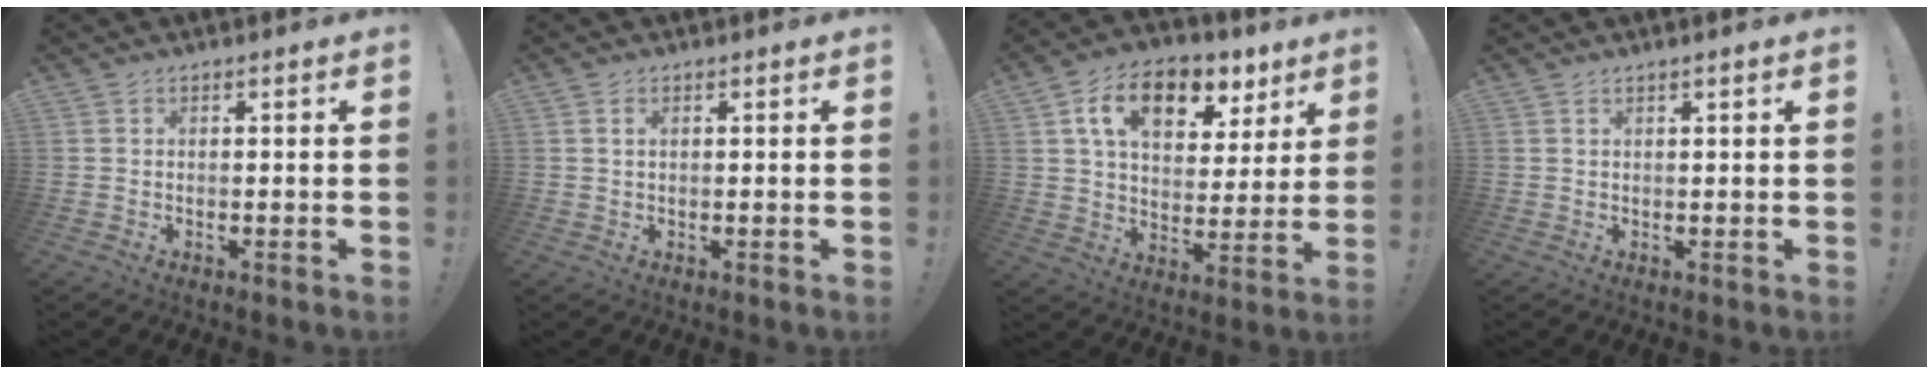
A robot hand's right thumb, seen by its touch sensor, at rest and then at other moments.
{"total": 1.0, "force": [0.4, 0.6, 0.7], "torque": [-0.017, 0.003, 0.008]}
{"total": 15.3, "force": [7.9, 9.1, 9.3], "torque": [-0.149, -0.030, 0.141]}
{"total": 1.1, "force": [0.7, -0.3, 0.8], "torque": [-0.019, 0.002, 0.013]}